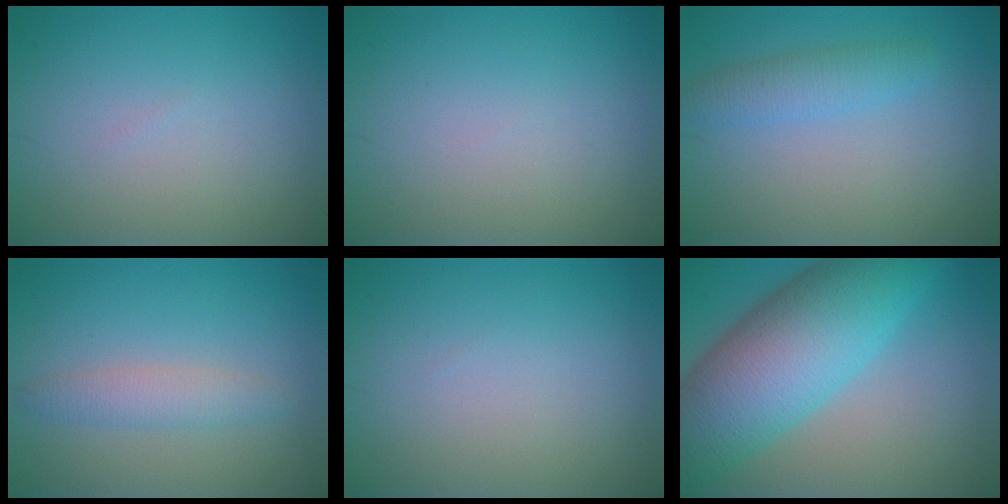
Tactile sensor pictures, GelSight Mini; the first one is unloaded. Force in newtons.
{"total": 0.0}
{"total": 2.4, "press": 2.4, "slide": 0.1}
{"total": 2.2, "press": 2.2, "slide": 0.0}
{"total": 0.0}
{"total": 11.9, "press": 11.9, "slide": 0.3}